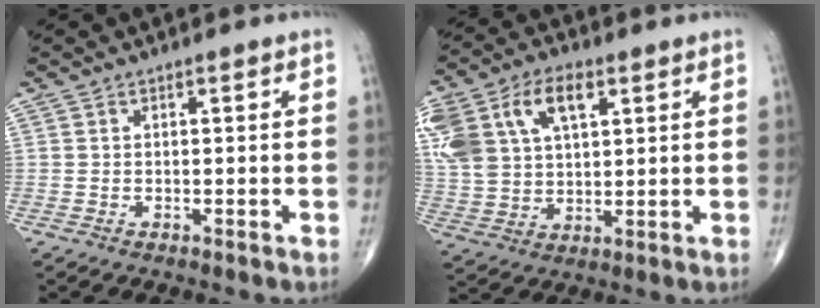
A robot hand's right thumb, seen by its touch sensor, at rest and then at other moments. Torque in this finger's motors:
{"motor_torque": [0.77, 1.05, 1.50, 0.95, 0.16]}